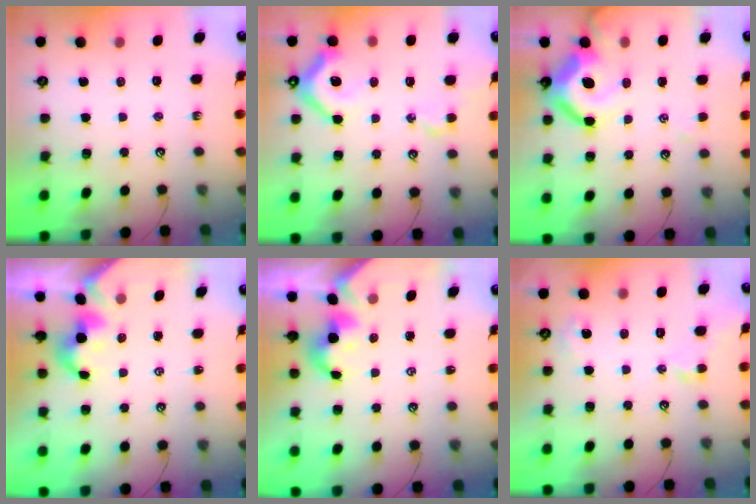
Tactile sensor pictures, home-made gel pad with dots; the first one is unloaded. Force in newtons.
{"total": 9.0, "press": 8.8, "slide": 1.8}
{"total": 11.9, "press": 11.7, "slide": 1.9}
{"total": 2.0, "press": 2.0, "slide": 0.3}
{"total": 2.2, "press": 2.2, "slide": 0.3}
{"total": 2.9, "press": 2.8, "slide": 0.7}